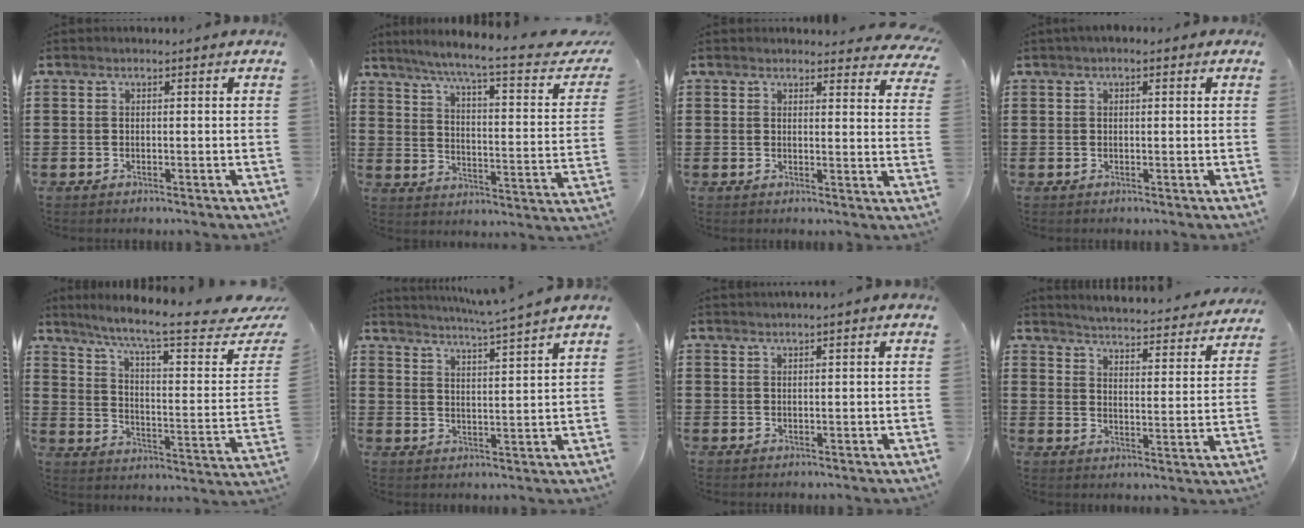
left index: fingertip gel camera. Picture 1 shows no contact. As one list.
[{"total": 7.3, "force": [5.4, -0.2, 4.9], "torque": [-0.107, -0.041, 0.081]}, {"total": 2.9, "force": [2.8, 0.2, 0.5], "torque": [-0.011, -0.011, 0.051]}, {"total": 1.0, "force": [0.2, 0.5, 0.8], "torque": [-0.014, 0.007, 0.003]}, {"total": 10.5, "force": [7.8, 1.1, 6.9], "torque": [-0.136, -0.052, 0.121]}, {"total": 4.2, "force": [3.8, -1.4, 1.2], "torque": [-0.037, -0.031, 0.061]}, {"total": 1.0, "force": [0.8, -0.3, 0.5], "torque": [-0.008, -0.003, 0.016]}, {"total": 3.9, "force": [3.8, -0.7, 0.2], "torque": [-0.027, -0.041, 0.059]}]